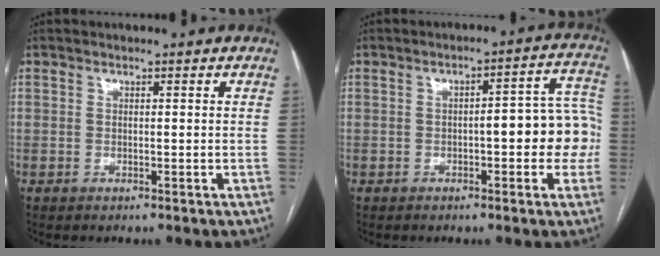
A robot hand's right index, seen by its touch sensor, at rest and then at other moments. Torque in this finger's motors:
{"motor_torque": [1.38, -0.27, 0.58, 0.10]}